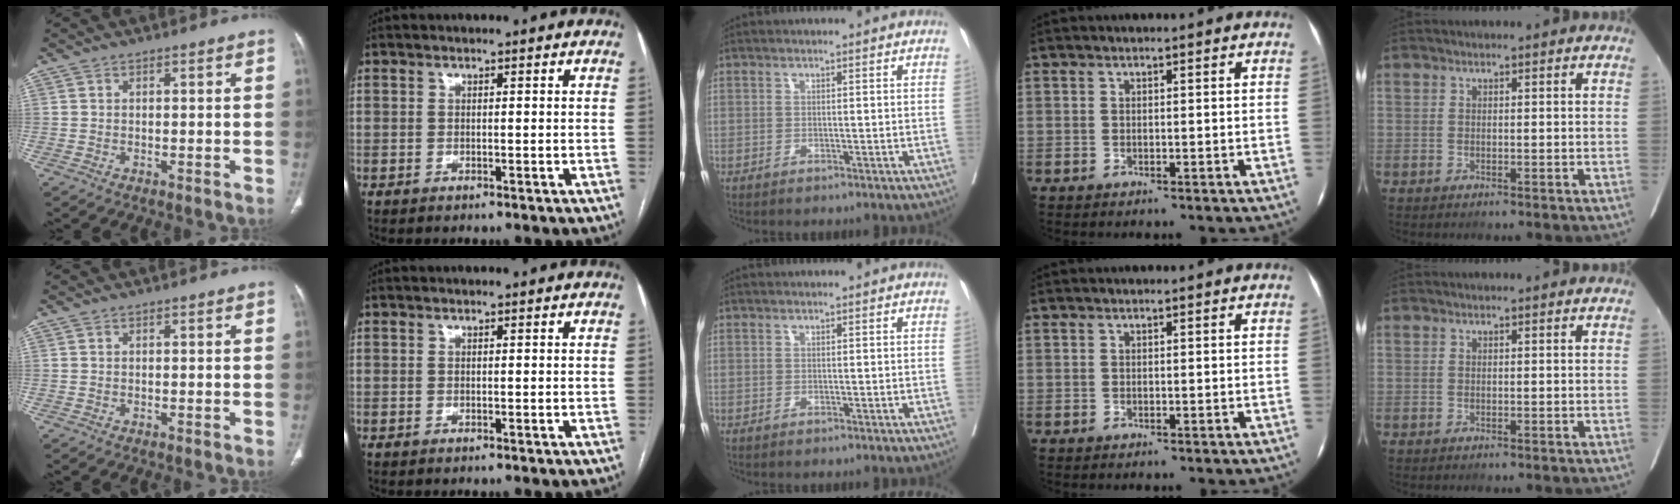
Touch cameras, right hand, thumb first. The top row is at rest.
{}